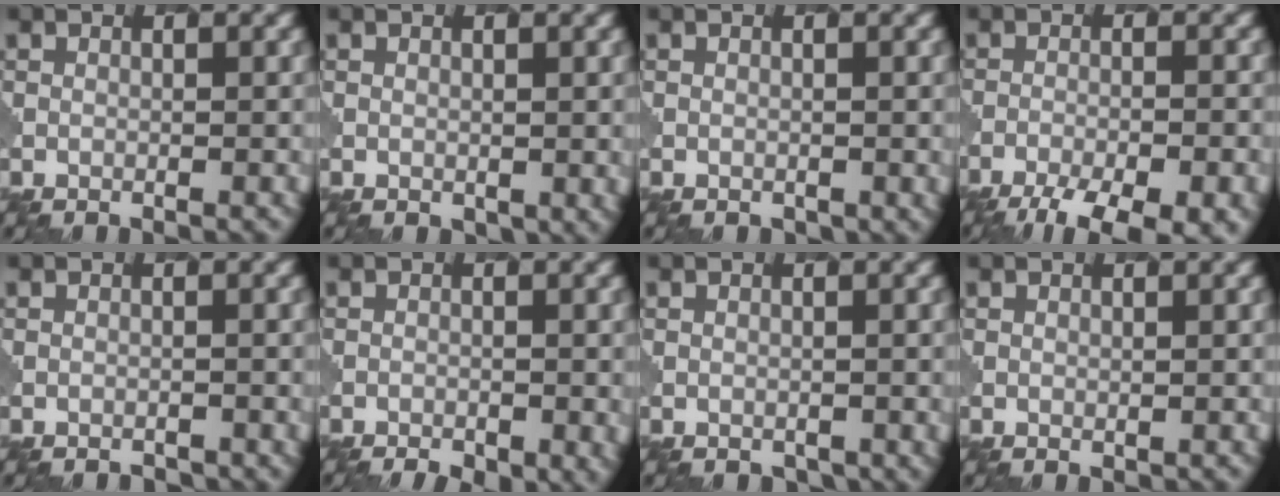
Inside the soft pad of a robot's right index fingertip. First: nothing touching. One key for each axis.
{"total": 1.7, "fx": 0.5, "fy": 1.2, "fz": 1.1, "tx": -0.010, "ty": -0.008, "tz": 0.010}
{"total": 1.0, "fx": -0.1, "fy": 0.9, "fz": 0.5, "tx": -0.006, "ty": -0.002, "tz": 0.006}
{"total": 10.2, "fx": -8.0, "fy": 2.9, "fz": 5.6, "tx": -0.094, "ty": -0.021, "tz": -0.110}
{"total": 0.9, "fx": -0.8, "fy": 0.4, "fz": 0.0, "tx": 0.006, "ty": 0.006, "tz": -0.008}
{"total": 5.5, "fx": -3.7, "fy": 2.6, "fz": 3.2, "tx": -0.030, "ty": -0.005, "tz": -0.033}
{"total": 1.1, "fx": -0.2, "fy": 1.0, "fz": 0.4, "tx": -0.007, "ty": -0.005, "tz": 0.004}
{"total": 0.6, "fx": 0.6, "fy": 0.1, "fz": 0.2, "tx": -0.004, "ty": -0.003, "tz": 0.009}